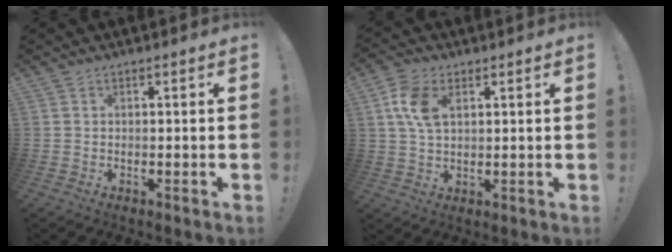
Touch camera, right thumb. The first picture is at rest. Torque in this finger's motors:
{"motor_torque": [0.09, 0.10, 0.30, 0.31, 0.02]}